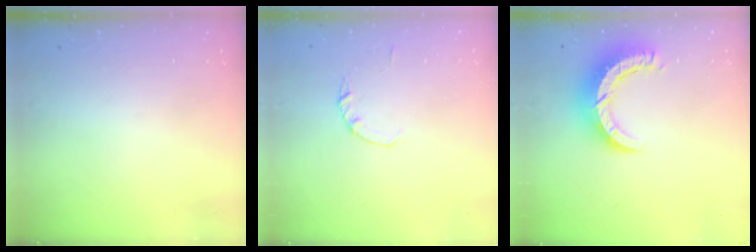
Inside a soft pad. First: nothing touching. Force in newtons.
{"total": 1.4, "press": 1.3, "slide": 0.3}
{"total": 10.3, "press": 10.2, "slide": 1.0}